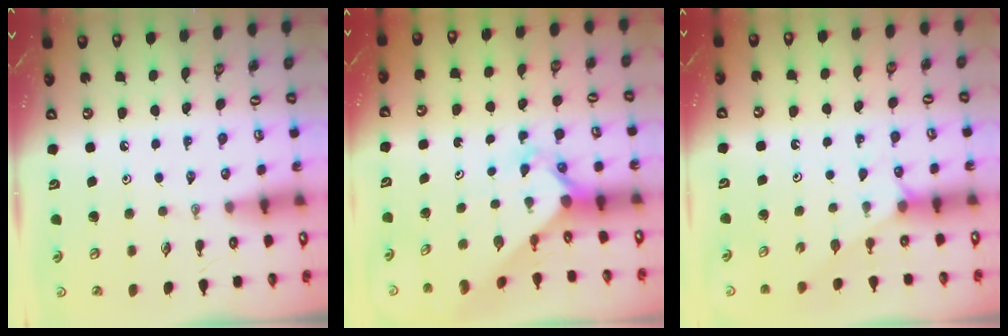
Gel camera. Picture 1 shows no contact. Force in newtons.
{"total": 2.3, "press": 2.3, "slide": 0.1}
{"total": 2.3, "press": 2.3, "slide": 0.4}